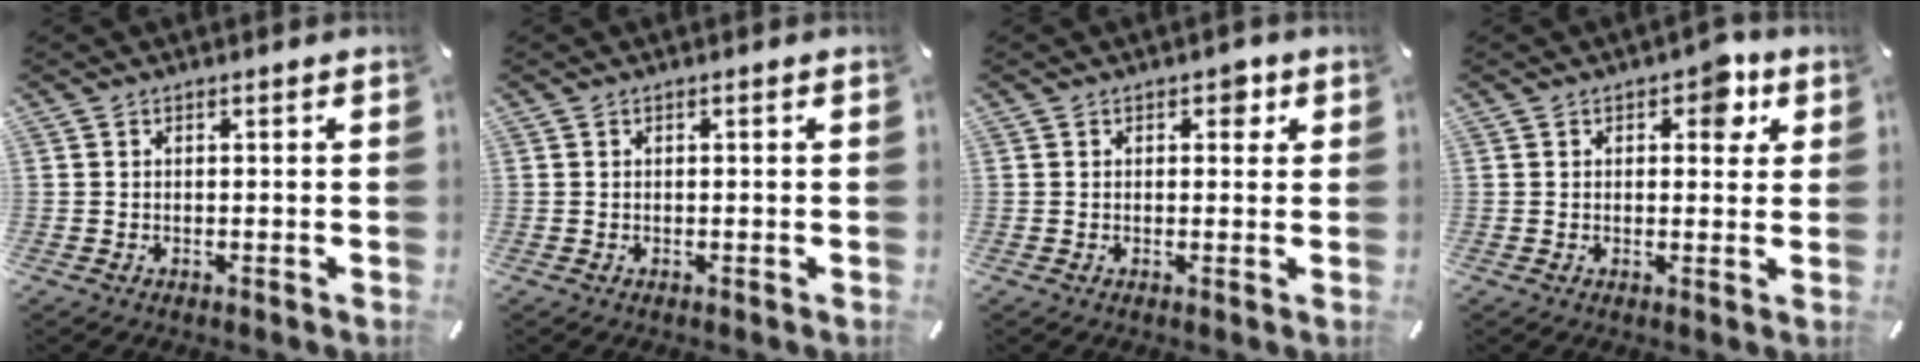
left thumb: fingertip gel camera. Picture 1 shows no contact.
{"total": 0.0}
{"total": 2.6, "force": [1.0, 1.8, 1.6], "torque": [-0.003, -0.003, 0.007]}
{"total": 5.8, "force": [2.7, 3.5, 3.8], "torque": [-0.035, -0.003, 0.037]}